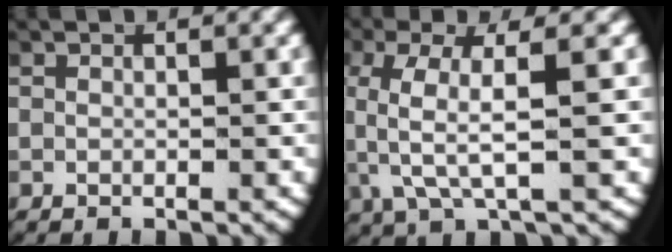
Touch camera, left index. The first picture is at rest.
{"total": 5.5, "force": [0.1, 2.1, 5.1], "torque": [-0.123, -0.007, 0.012]}